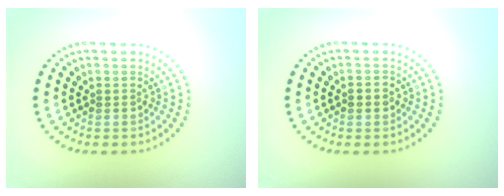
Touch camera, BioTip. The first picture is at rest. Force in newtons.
{"total": 1.5, "press": 1.5, "slide": 0.1}